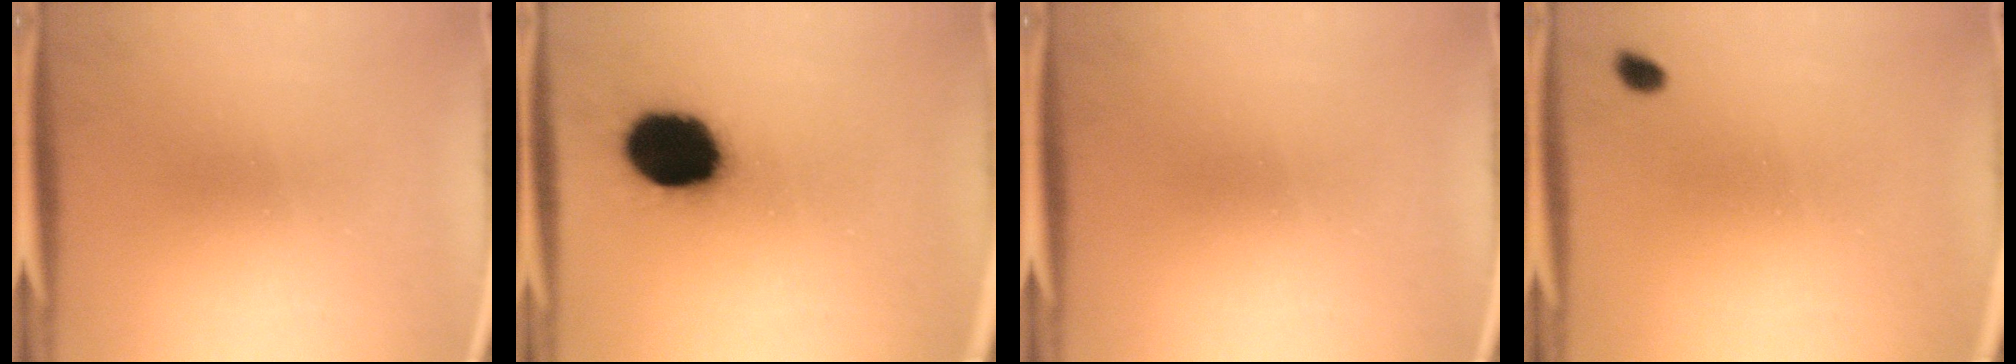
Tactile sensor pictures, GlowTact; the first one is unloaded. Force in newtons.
{"total": 18.1}
{"total": 0.0}
{"total": 1.3}